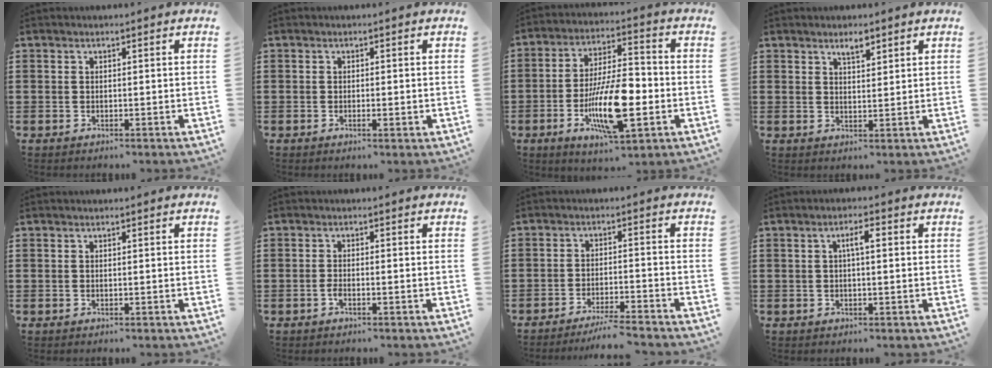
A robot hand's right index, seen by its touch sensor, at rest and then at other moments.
{"total": 0.8, "force": [-0.2, 0.2, 0.8], "torque": [-0.014, -0.004, -0.003]}
{"total": 14.7, "force": [-4.1, 5.1, 13.1], "torque": [-0.247, -0.007, -0.073]}
{"total": 2.4, "force": [1.9, 0.7, 1.3], "torque": [-0.020, -0.001, 0.031]}
{"total": 0.0}
{"total": 1.4, "force": [-0.9, 0.2, 1.1], "torque": [-0.028, -0.005, -0.018]}
{"total": 3.9, "force": [-3.7, -0.6, 1.2], "torque": [-0.023, -0.007, -0.074]}
{"total": 2.6, "force": [0.3, 0.6, 2.5], "torque": [-0.049, 0.007, 0.001]}